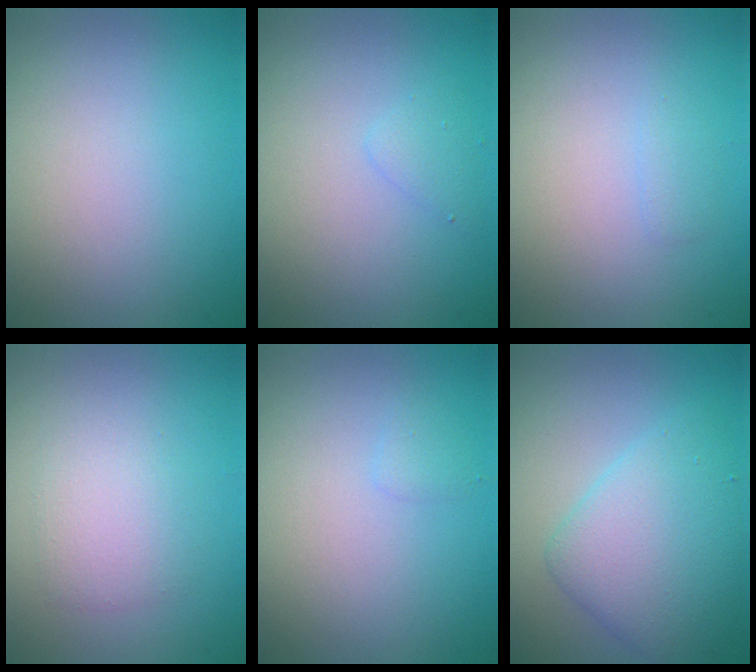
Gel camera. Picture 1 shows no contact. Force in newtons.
{"total": 1.0, "press": 1.0, "slide": 0.1}
{"total": 0.7, "press": 0.7, "slide": 0.0}
{"total": 2.3, "press": 2.3, "slide": 0.1}
{"total": 0.7, "press": 0.7, "slide": 0.0}
{"total": 5.4, "press": 5.4, "slide": 0.2}